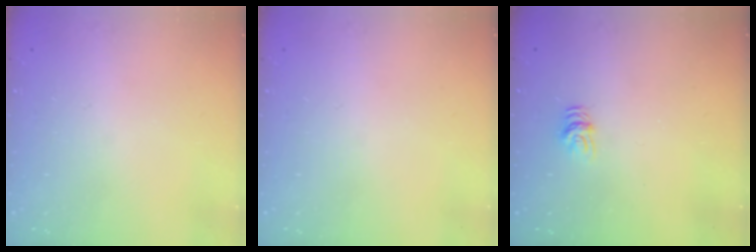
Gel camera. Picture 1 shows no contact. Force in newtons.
{"total": 0.0}
{"total": 6.2, "press": 6.2, "slide": 0.3}